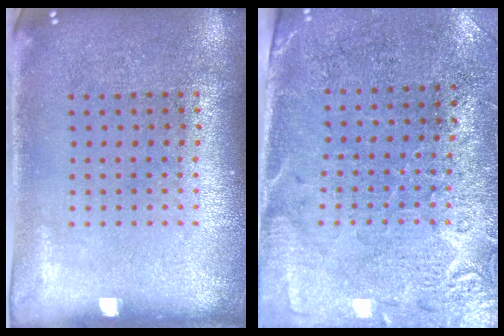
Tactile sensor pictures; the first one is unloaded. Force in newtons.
{"total": 2.8, "press": 2.5, "slide": 1.3}